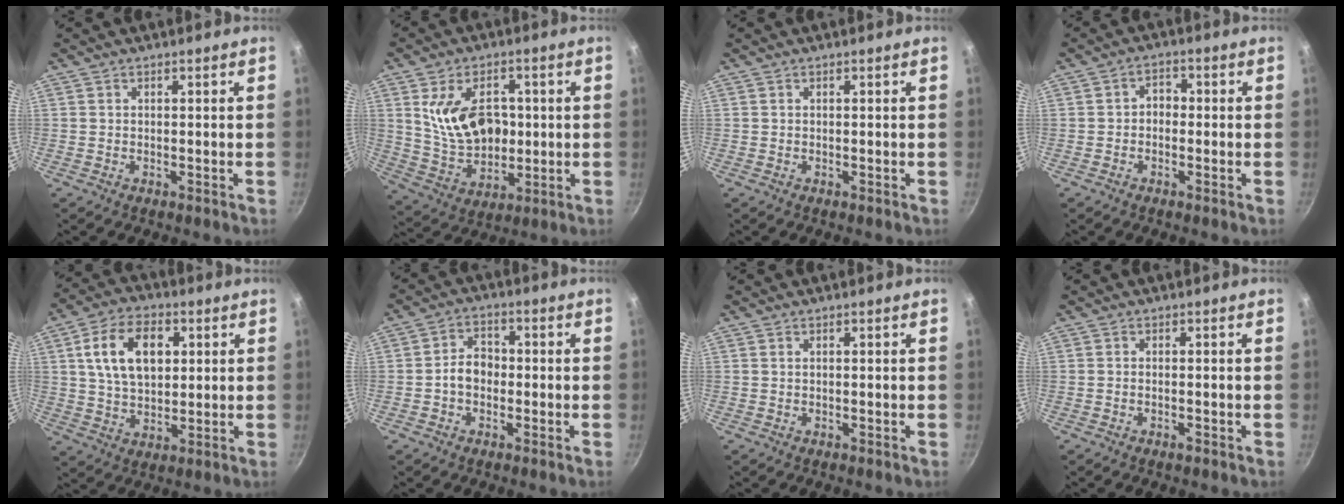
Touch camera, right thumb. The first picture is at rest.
{"total": 14.3, "force": [2.1, 9.8, 10.3], "torque": [-0.144, -0.013, 0.049]}
{"total": 0.0}
{"total": 2.8, "force": [-0.6, 2.2, 1.6], "torque": [-0.011, 0.013, -0.016]}
{"total": 13.5, "force": [3.4, 8.6, 9.8], "torque": [-0.150, 0.001, 0.057]}
{"total": 5.2, "force": [-0.9, 4.0, 3.2], "torque": [-0.028, 0.022, -0.023]}
{"total": 0.0}
{"total": 1.1, "force": [-0.6, 0.3, 0.8], "torque": [-0.022, 0.004, -0.012]}